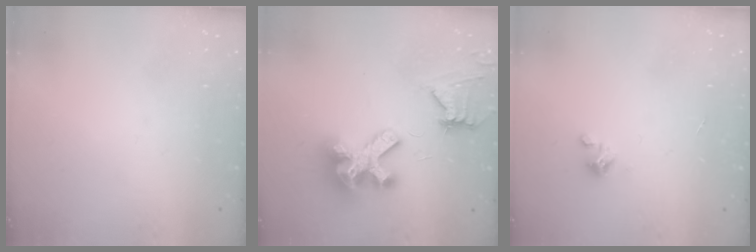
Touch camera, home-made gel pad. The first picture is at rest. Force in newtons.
{"total": 11.8, "press": 11.7, "slide": 1.4}
{"total": 2.0, "press": 2.0, "slide": 0.2}